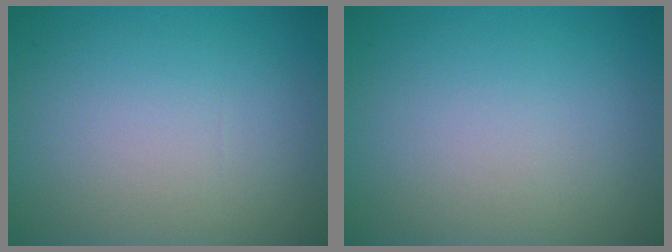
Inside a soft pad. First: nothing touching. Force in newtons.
{"total": 0.0}